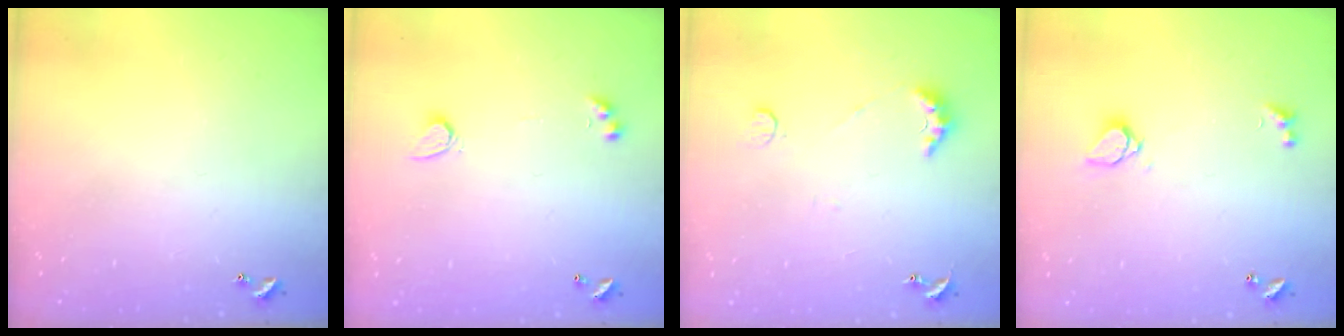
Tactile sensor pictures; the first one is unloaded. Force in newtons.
{"total": 3.3, "press": 2.8, "slide": 1.7}
{"total": 3.8, "press": 3.8, "slide": 0.7}
{"total": 1.6, "press": 1.5, "slide": 0.5}